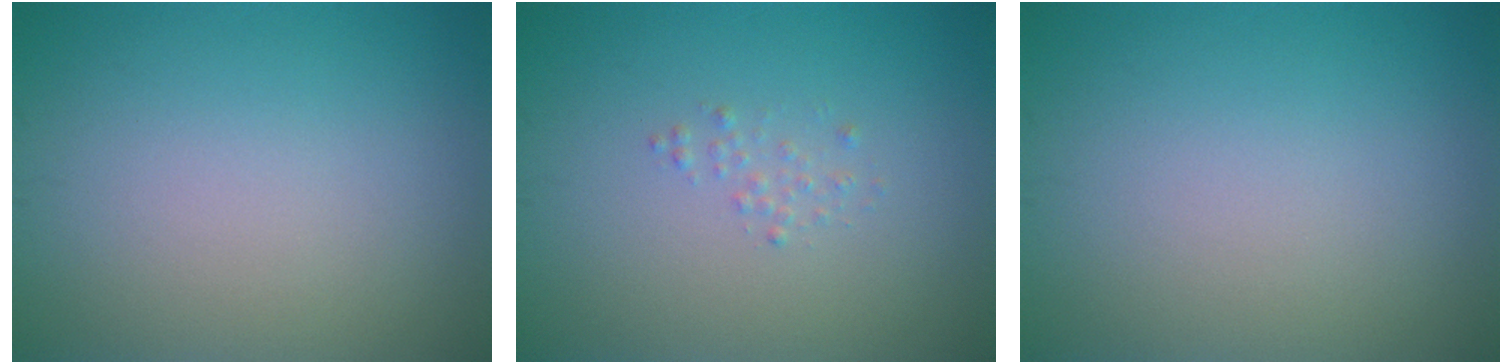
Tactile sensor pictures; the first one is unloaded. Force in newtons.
{"total": 0.8, "press": 0.8, "slide": 0.0}
{"total": 0.0}